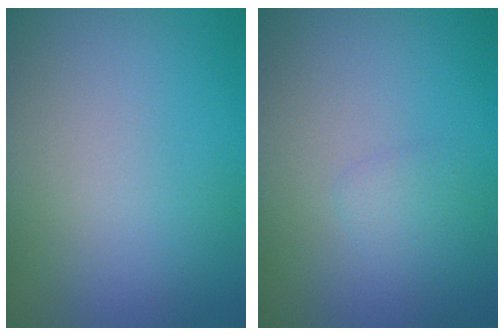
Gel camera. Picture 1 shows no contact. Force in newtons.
{"total": 0.8, "press": 0.8, "slide": 0.1}